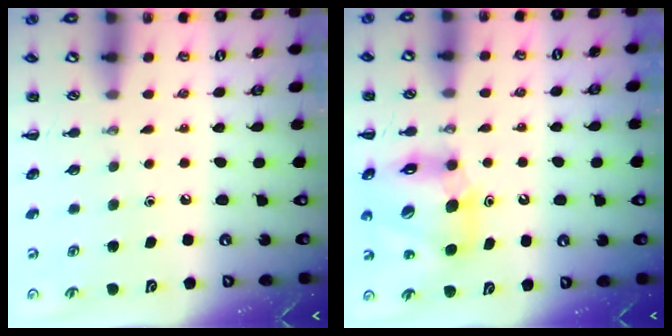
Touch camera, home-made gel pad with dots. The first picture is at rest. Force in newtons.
{"total": 13.8, "press": 13.2, "slide": 4.0}